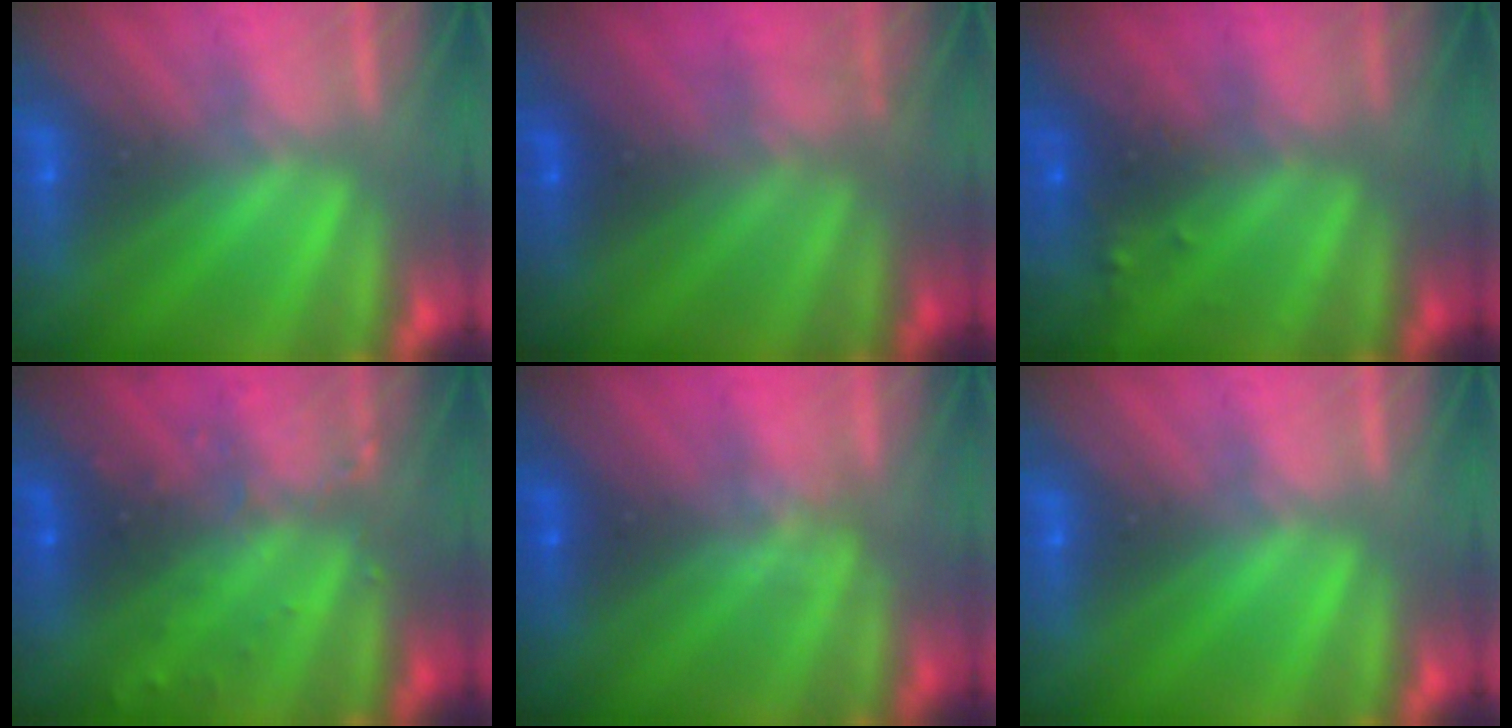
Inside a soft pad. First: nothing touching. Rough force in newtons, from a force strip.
{"total": 2.8}
{"total": 7.6}
{"total": 3.1}
{"total": 1.2}
{"total": 0.0}